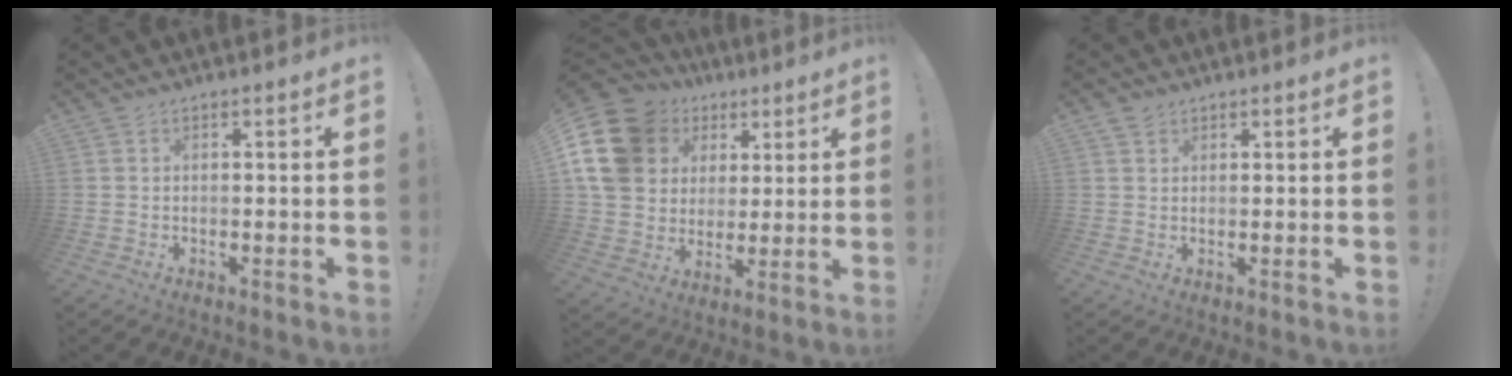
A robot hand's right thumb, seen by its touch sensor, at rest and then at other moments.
{"total": 19.2, "force": [7.2, 15.2, 9.4], "torque": [-0.175, -0.020, 0.155]}
{"total": 1.9, "force": [1.4, 1.3, 0.4], "torque": [-0.009, -0.002, 0.027]}